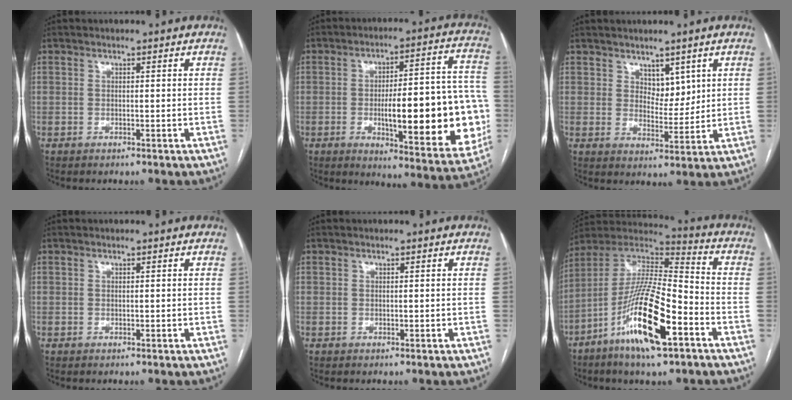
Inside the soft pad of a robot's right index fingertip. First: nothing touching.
{"total": 22.9, "force": [-4.0, 5.1, 22.0], "torque": [-0.237, 0.022, -0.037]}
{"total": 4.4, "force": [2.4, 2.6, 2.7], "torque": [-0.036, -0.004, 0.045]}
{"total": 0.0}
{"total": 0.0}
{"total": 18.4, "force": [-8.5, 3.1, 16.0], "torque": [-0.319, -0.016, -0.154]}